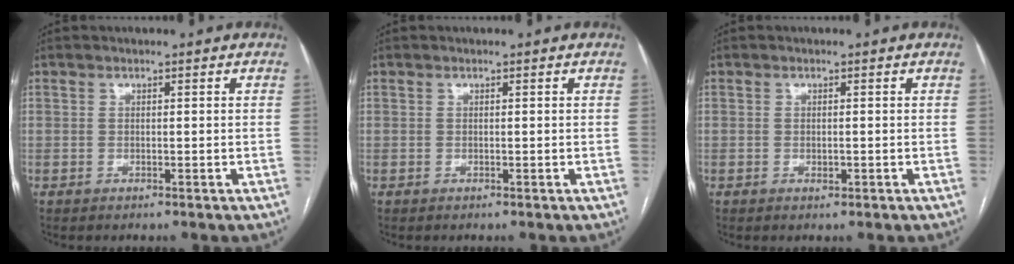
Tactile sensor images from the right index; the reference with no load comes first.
{"total": 0.0}
{"total": 0.8, "force": [-0.2, 0.5, 0.7], "torque": [-0.011, -0.001, -0.002]}